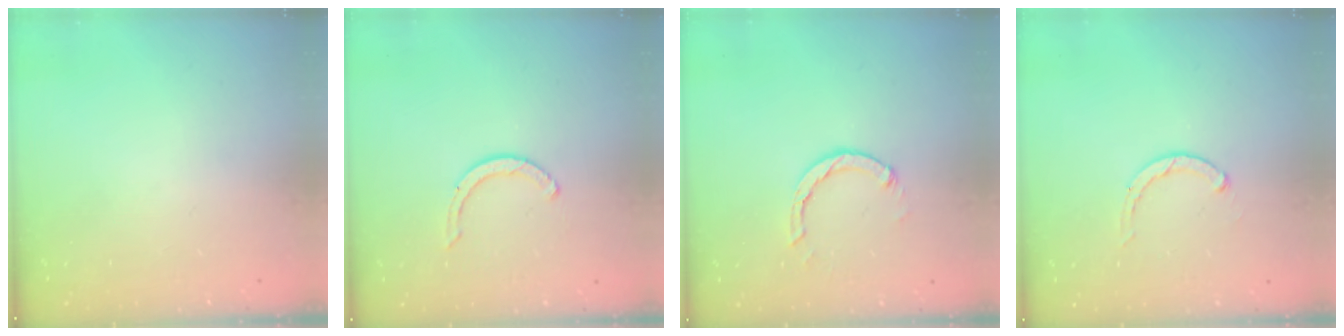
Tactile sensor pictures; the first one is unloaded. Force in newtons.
{"total": 2.9, "press": 2.9, "slide": 0.4}
{"total": 3.4, "press": 3.4, "slide": 0.4}
{"total": 2.3, "press": 2.3, "slide": 0.3}